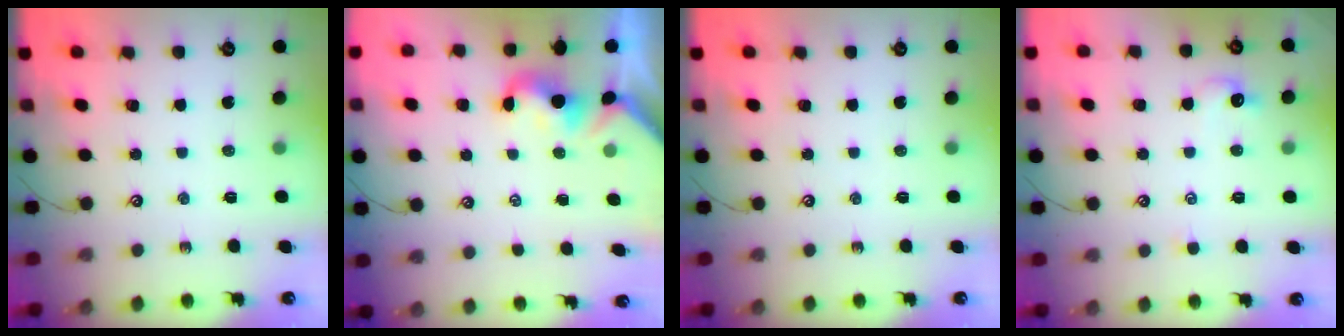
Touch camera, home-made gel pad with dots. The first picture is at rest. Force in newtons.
{"total": 1.6, "press": 1.5, "slide": 0.4}
{"total": 0.0}
{"total": 0.5, "press": 0.2, "slide": 0.5}